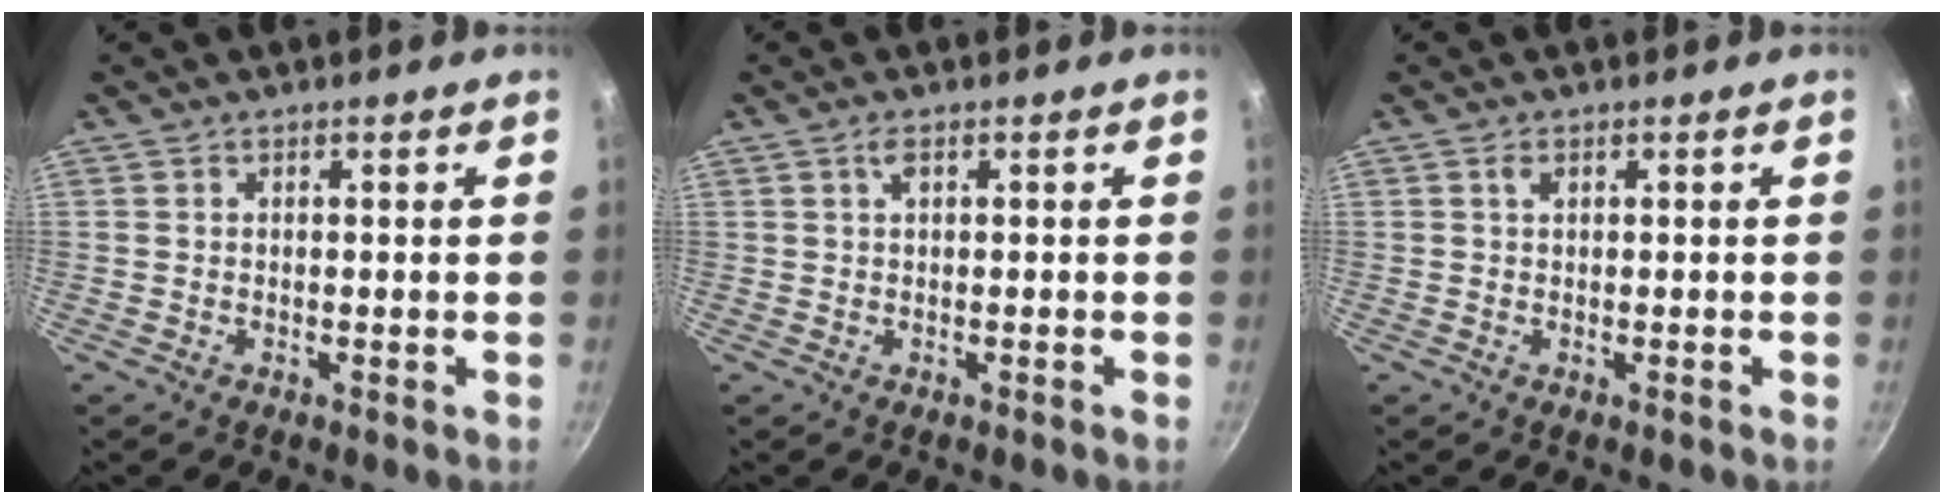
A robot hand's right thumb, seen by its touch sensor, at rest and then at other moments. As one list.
[{"total": 1.1, "force": [0.3, 0.3, 1.0], "torque": [-0.019, 0.003, 0.004]}, {"total": 0.8, "force": [0.3, 0.4, 0.6], "torque": [-0.009, 0.002, 0.004]}]